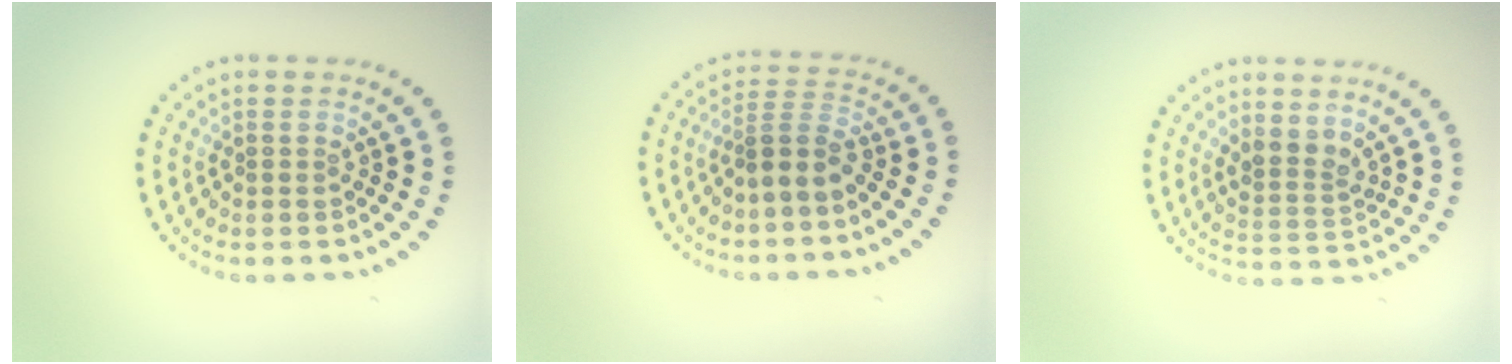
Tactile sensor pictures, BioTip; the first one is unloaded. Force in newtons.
{"total": 2.8, "press": 2.2, "slide": 1.8}
{"total": 2.3, "press": 1.8, "slide": 1.5}